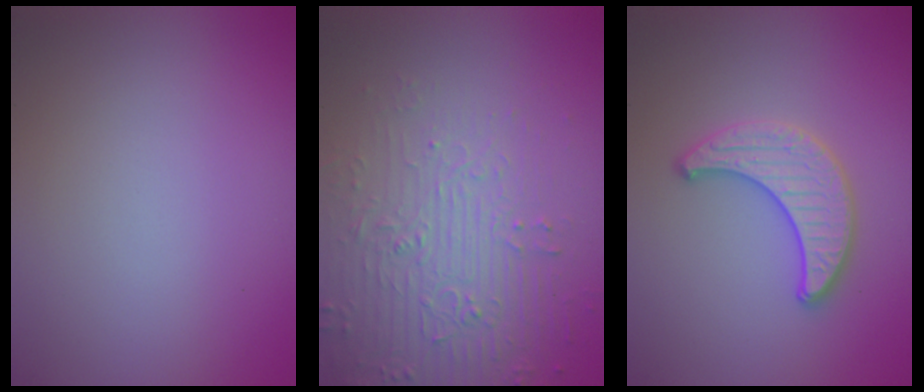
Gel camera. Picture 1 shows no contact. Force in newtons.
{"total": 4.5, "press": 4.3, "slide": 1.3}
{"total": 2.7, "press": 2.7, "slide": 0.1}